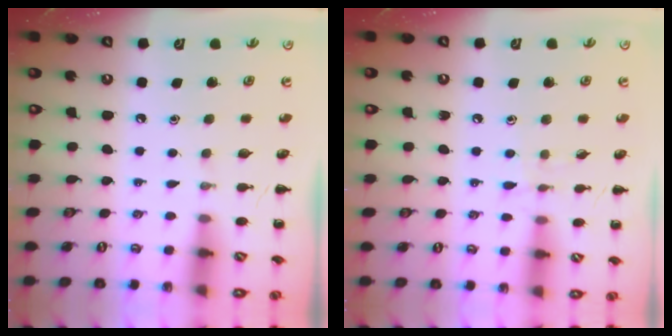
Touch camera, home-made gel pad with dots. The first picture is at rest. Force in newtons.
{"total": 5.4, "press": 5.0, "slide": 2.0}